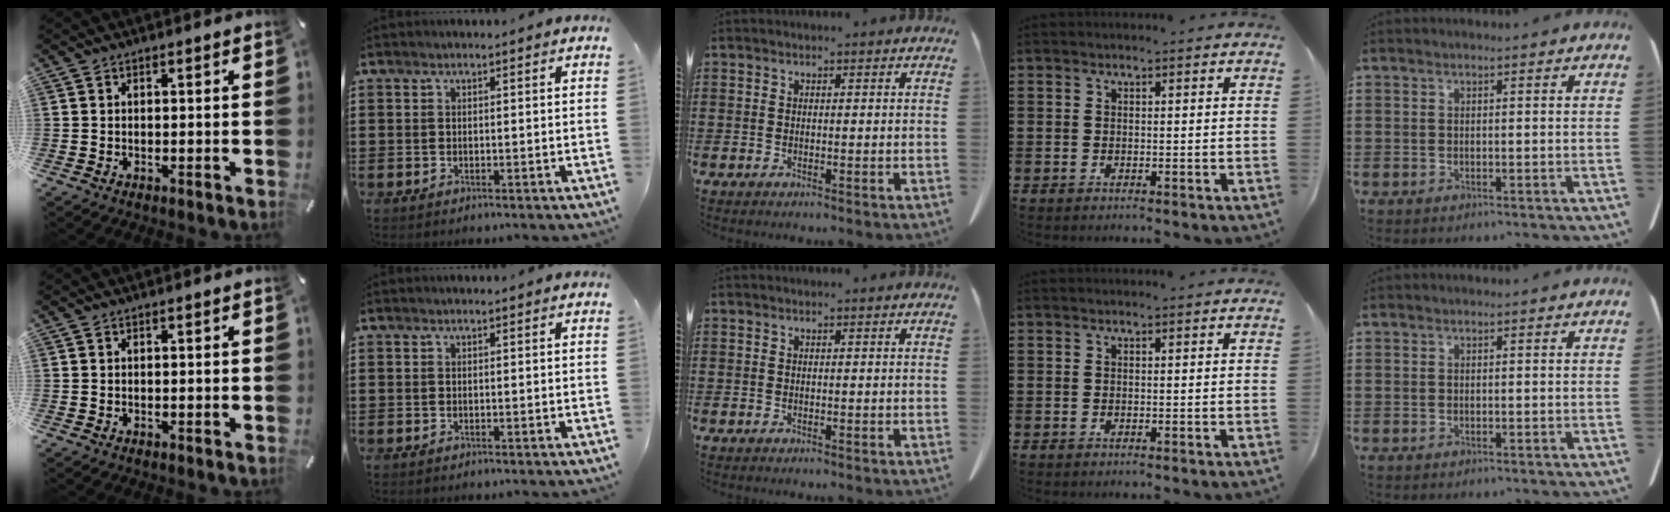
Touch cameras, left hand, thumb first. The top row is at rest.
{}